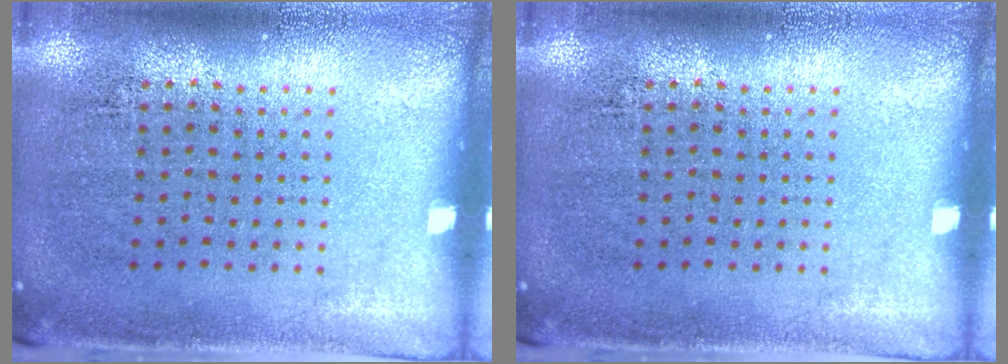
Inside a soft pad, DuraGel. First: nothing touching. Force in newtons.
{"total": 0.0}